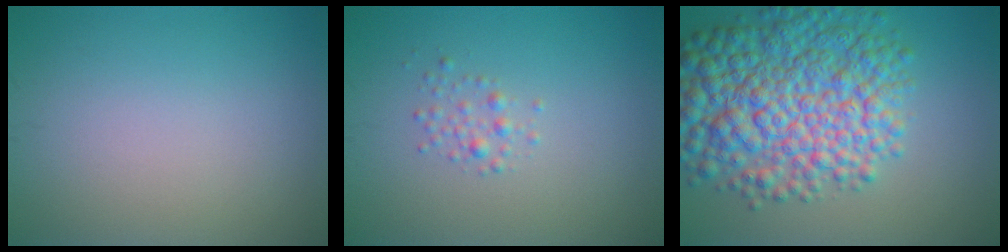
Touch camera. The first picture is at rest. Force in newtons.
{"total": 1.2, "press": 1.2, "slide": 0.1}
{"total": 10.6, "press": 10.6, "slide": 0.2}